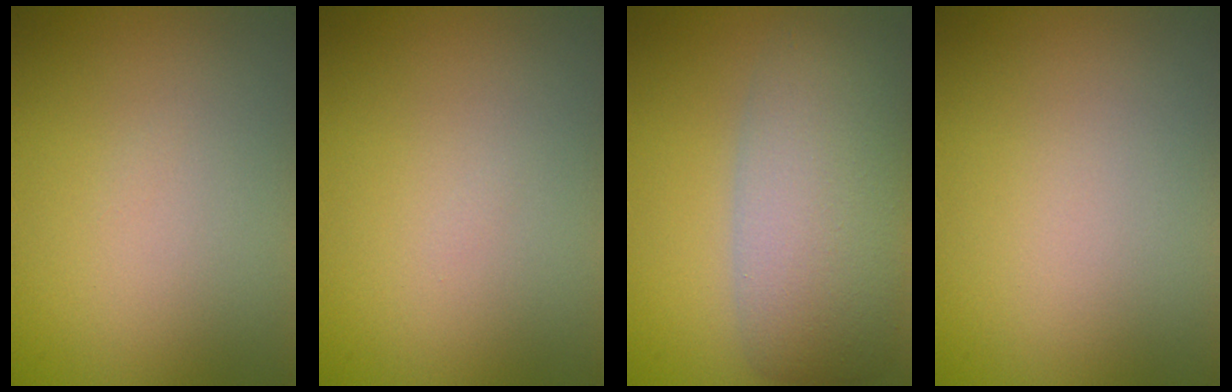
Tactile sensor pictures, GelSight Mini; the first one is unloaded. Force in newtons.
{"total": 0.0}
{"total": 8.1, "press": 8.1, "slide": 0.5}
{"total": 0.0}